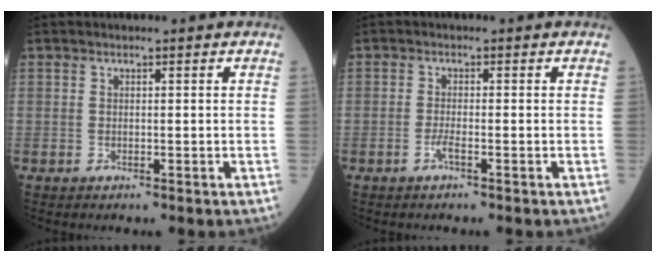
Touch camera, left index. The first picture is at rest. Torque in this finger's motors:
{"motor_torque": [0.04, 0.00, 0.00, 0.00]}